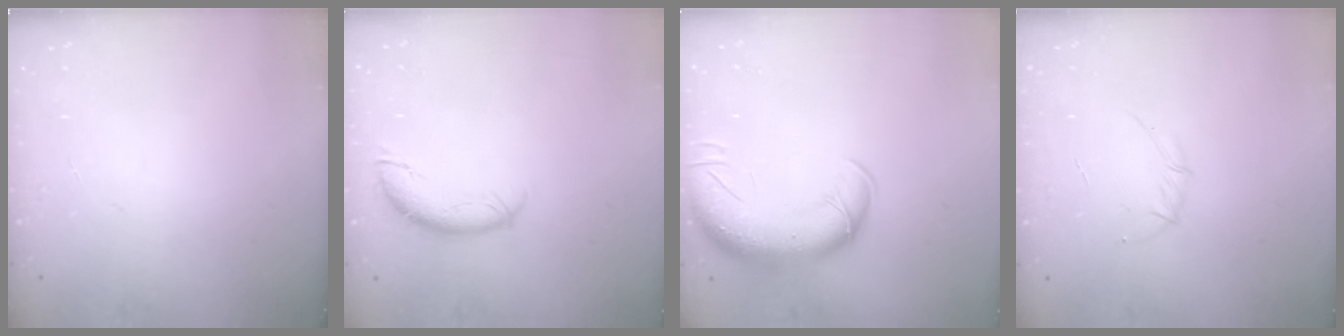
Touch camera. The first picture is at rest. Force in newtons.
{"total": 8.2, "press": 8.2, "slide": 0.7}
{"total": 15.0, "press": 14.6, "slide": 3.6}
{"total": 4.1, "press": 3.9, "slide": 1.0}